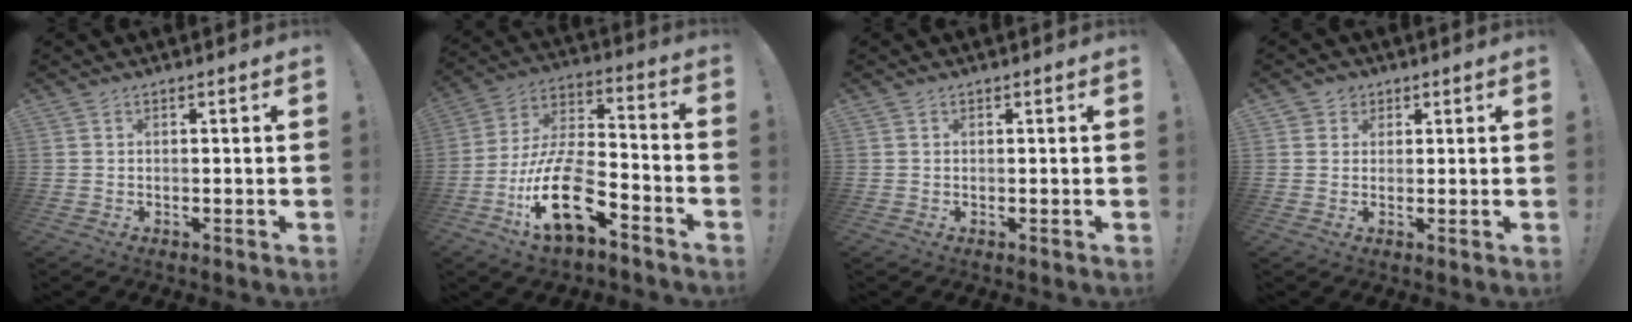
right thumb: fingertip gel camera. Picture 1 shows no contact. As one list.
[{"total": 20.4, "force": [-9.6, 8.7, 15.8], "torque": [-0.315, 0.053, -0.159]}, {"total": 0.0}, {"total": 3.1, "force": [1.3, 2.8, 0.5], "torque": [-0.003, -0.003, 0.024]}]